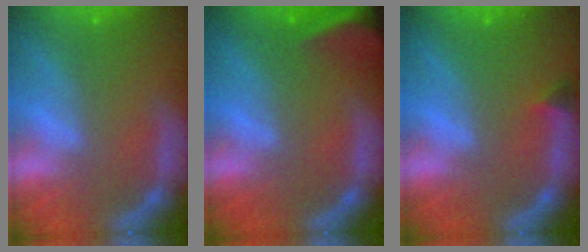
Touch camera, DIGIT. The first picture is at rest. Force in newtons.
{"total": 10.0}
{"total": 0.9}